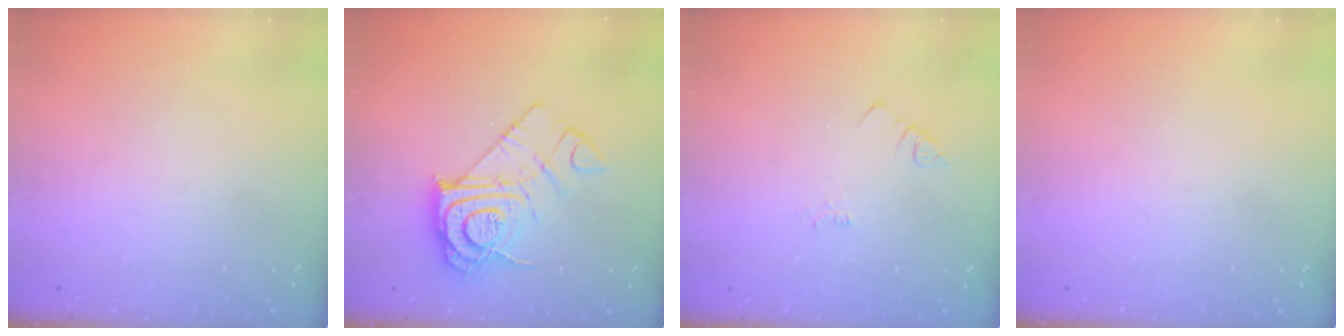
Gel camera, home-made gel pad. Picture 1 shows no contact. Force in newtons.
{"total": 12.6, "press": 12.5, "slide": 1.2}
{"total": 1.9, "press": 1.9, "slide": 0.2}
{"total": 0.0}